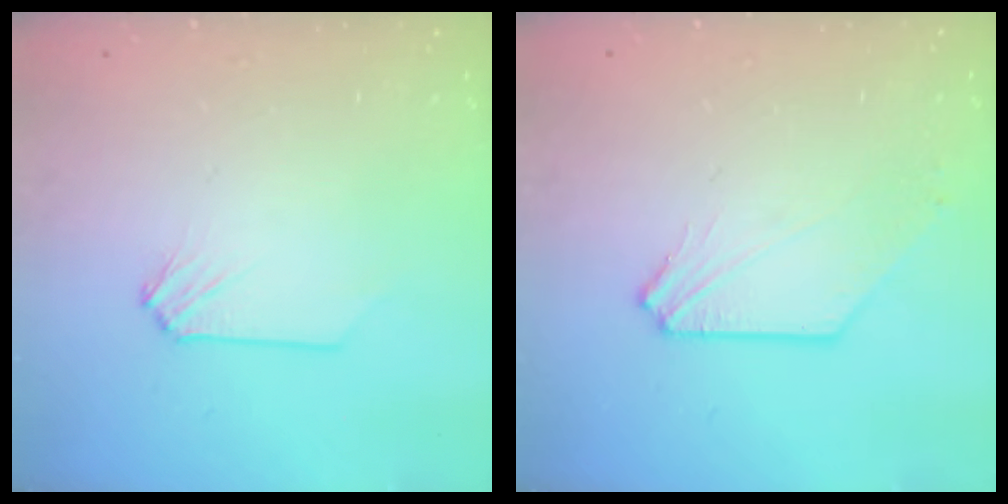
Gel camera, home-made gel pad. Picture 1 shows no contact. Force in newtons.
{"total": 1.4, "press": 1.4, "slide": 0.0}